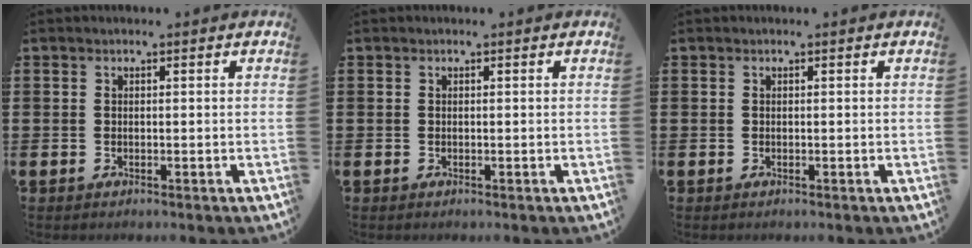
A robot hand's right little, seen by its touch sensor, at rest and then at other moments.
{"total": 0.0}
{"total": 0.0}